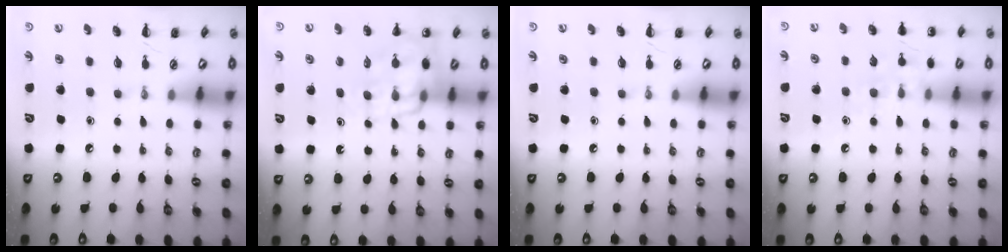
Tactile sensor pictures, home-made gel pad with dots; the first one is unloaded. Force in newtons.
{"total": 14.3, "press": 13.7, "slide": 3.9}
{"total": 0.0}
{"total": 9.0, "press": 8.9, "slide": 1.7}